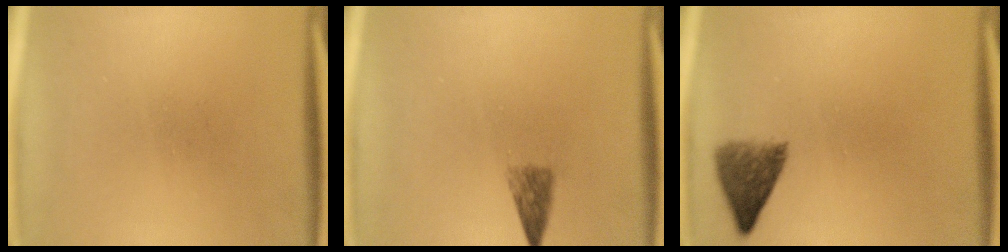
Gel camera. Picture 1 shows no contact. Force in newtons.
{"total": 2.4}
{"total": 4.5}